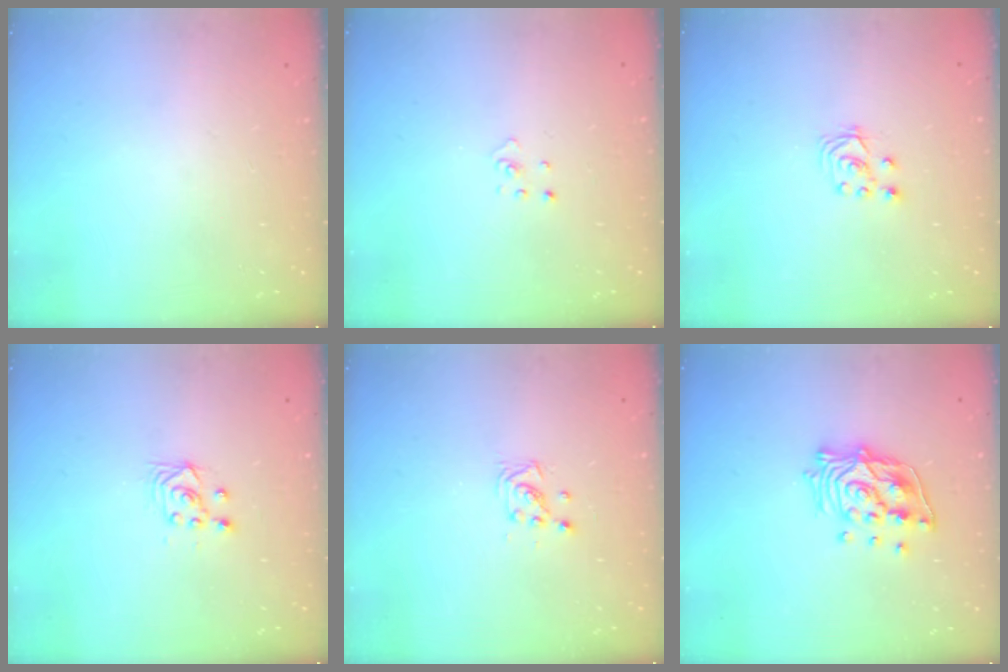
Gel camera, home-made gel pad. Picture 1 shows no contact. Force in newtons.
{"total": 1.9, "press": 1.9, "slide": 0.1}
{"total": 2.8, "press": 2.7, "slide": 0.7}
{"total": 3.6, "press": 3.3, "slide": 1.5}
{"total": 2.9, "press": 2.9, "slide": 0.3}
{"total": 13.8, "press": 13.7, "slide": 1.6}